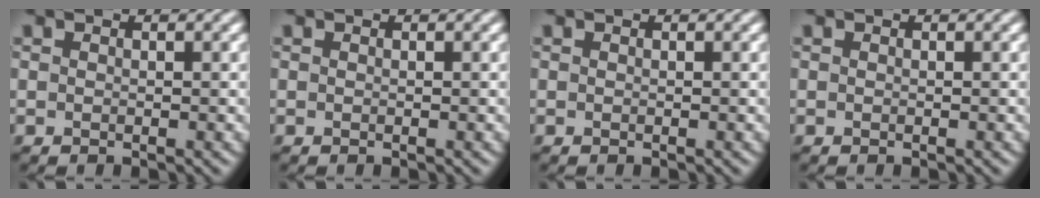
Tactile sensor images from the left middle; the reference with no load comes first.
{"total": 0.0}
{"total": 0.0}
{"total": 0.0}